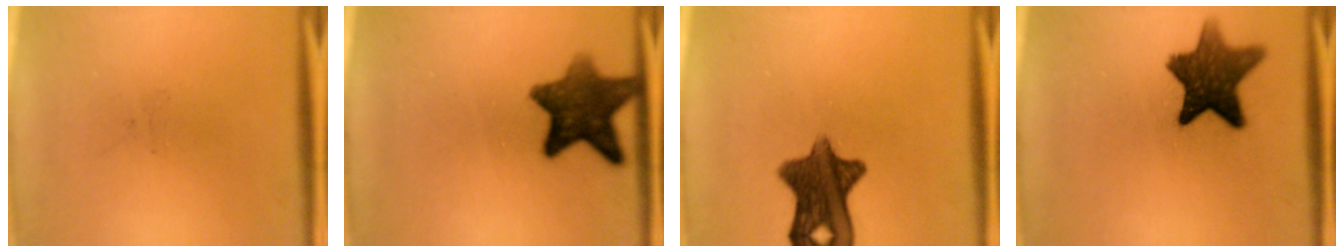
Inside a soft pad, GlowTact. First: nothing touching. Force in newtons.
{"total": 10.0}
{"total": 10.5}
{"total": 11.0}